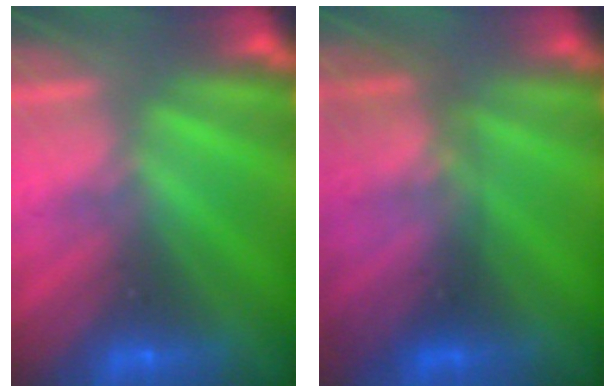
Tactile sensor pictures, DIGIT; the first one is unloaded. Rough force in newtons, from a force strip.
{"total": 2.8}